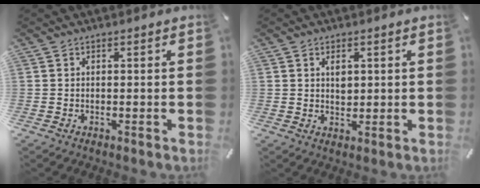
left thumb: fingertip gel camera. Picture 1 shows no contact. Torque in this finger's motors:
{"motor_torque": [-0.04, -0.29, 0.03, 0.27, 0.02]}